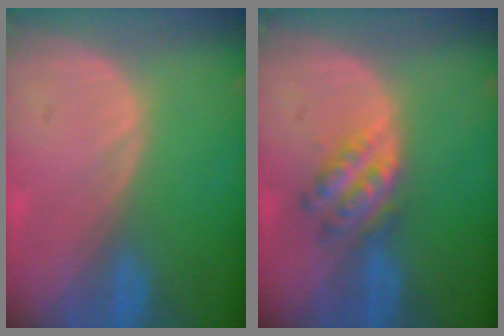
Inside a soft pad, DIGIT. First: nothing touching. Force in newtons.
{"total": 5.4, "press": 4.9, "slide": 2.2}